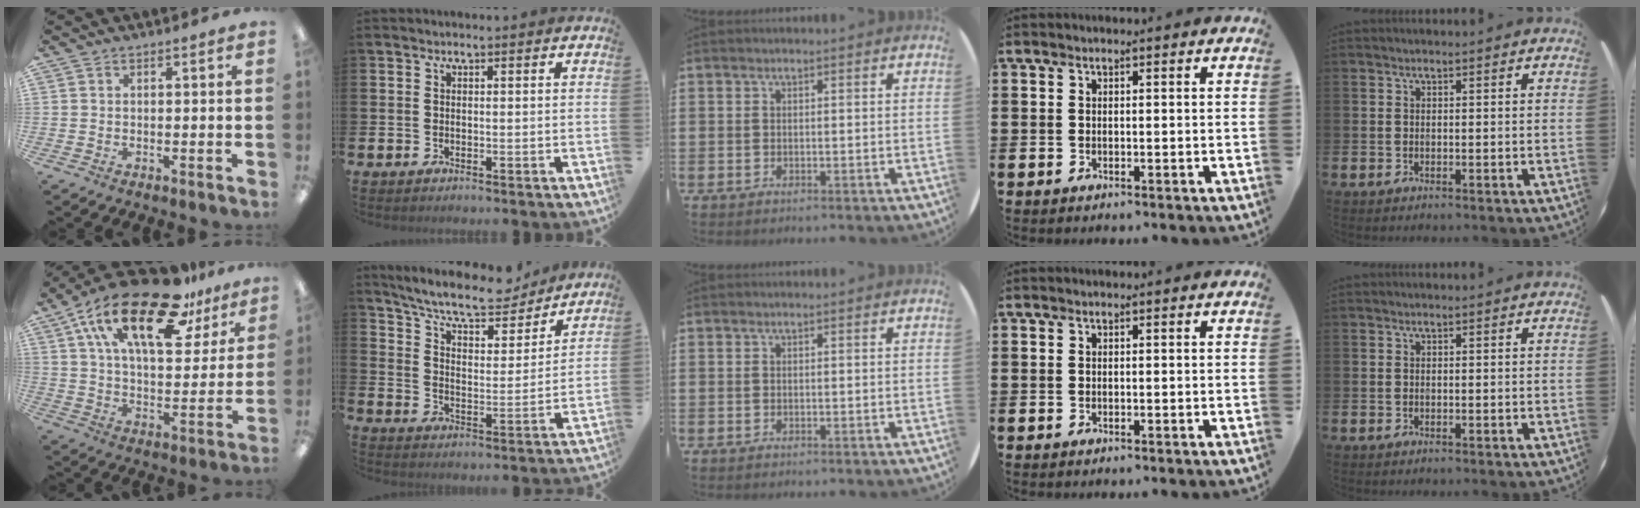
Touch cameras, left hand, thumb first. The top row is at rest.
{"thumb": {"total": 24.4, "force": [14.9, 9.8, 16.7], "torque": [-0.287, -0.076, 0.251]}, "index": {"total": 10.1, "force": [9.1, 2.2, 3.8], "torque": [-0.099, -0.057, 0.158]}}